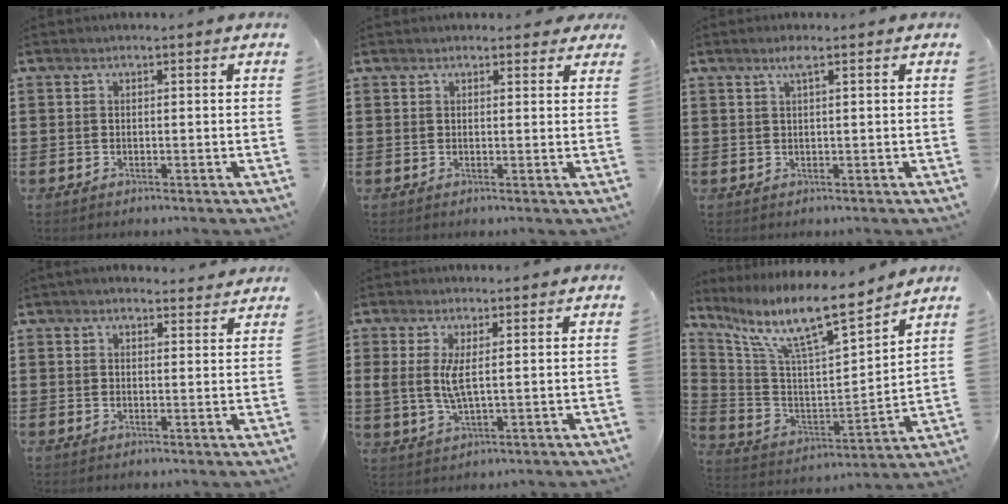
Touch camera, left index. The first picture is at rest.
{"total": 1.8, "force": [1.5, 0.8, 0.3], "torque": [-0.003, 0.003, 0.028]}
{"total": 2.0, "force": [0.9, 0.2, 1.7], "torque": [-0.037, 0.003, 0.016]}
{"total": 2.5, "force": [2.4, 0.6, 0.5], "torque": [-0.016, -0.002, 0.045]}
{"total": 4.8, "force": [1.0, 1.5, 4.4], "torque": [-0.103, -0.005, 0.013]}
{"total": 10.9, "force": [8.4, 1.2, 6.9], "torque": [-0.157, -0.060, 0.135]}